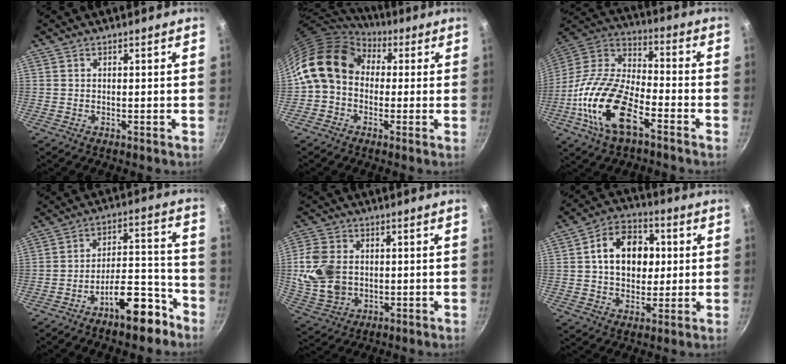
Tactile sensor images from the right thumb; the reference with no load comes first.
{"total": 13.4, "force": [2.5, 10.4, 8.1], "torque": [-0.125, 0.026, 0.024]}
{"total": 20.1, "force": [-8.4, 9.4, 15.6], "torque": [-0.285, 0.042, -0.180]}
{"total": 12.4, "force": [-7.9, 4.8, 8.3], "torque": [-0.093, 0.084, -0.109]}
{"total": 6.7, "force": [0.3, 5.4, 4.0], "torque": [-0.071, 0.003, 0.008]}
{"total": 14.5, "force": [2.2, 10.7, 9.5], "torque": [-0.111, 0.015, 0.025]}